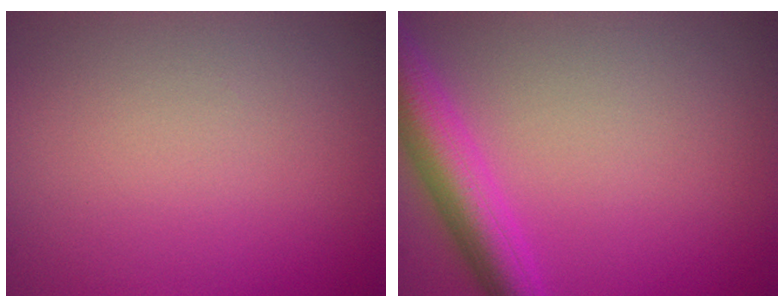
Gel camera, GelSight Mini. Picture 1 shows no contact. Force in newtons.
{"total": 5.2, "press": 5.2, "slide": 0.3}